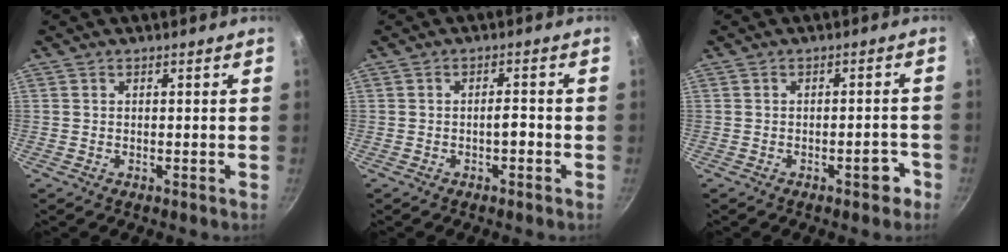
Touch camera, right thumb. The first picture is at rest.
{"total": 2.1, "force": [-1.0, 0.8, 1.7], "torque": [-0.019, 0.014, -0.015]}
{"total": 3.6, "force": [-2.1, 1.5, 2.5], "torque": [-0.015, 0.025, -0.022]}